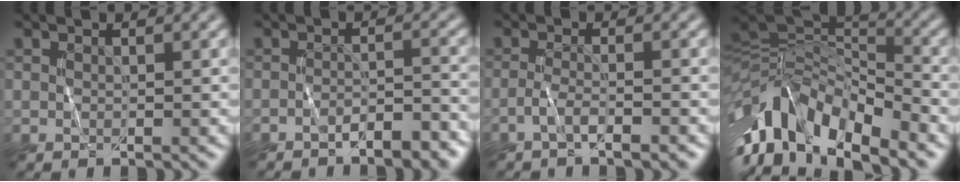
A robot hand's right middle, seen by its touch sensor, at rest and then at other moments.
{"total": 3.1, "force": [-2.6, 0.6, 1.5], "torque": [-0.021, 0.006, -0.041]}
{"total": 2.4, "force": [-1.7, 0.5, 1.6], "torque": [-0.021, 0.006, -0.035]}
{"total": 10.7, "force": [-4.5, 5.4, 8.1], "torque": [-0.139, 0.020, -0.097]}